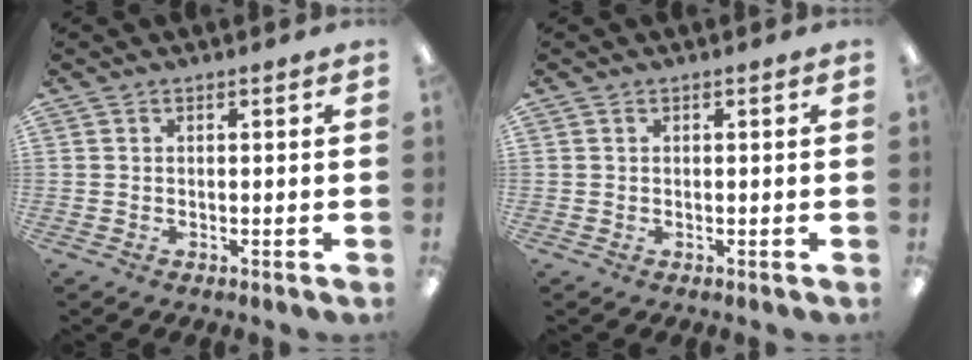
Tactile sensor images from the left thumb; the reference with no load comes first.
{"total": 0.0}